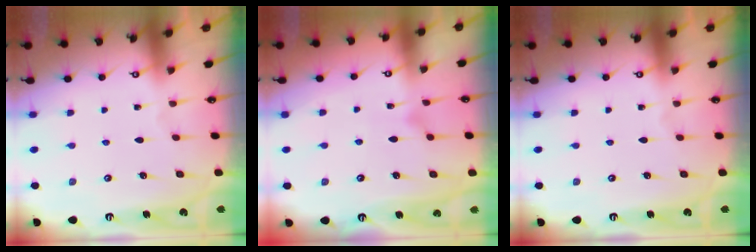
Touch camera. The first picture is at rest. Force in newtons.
{"total": 3.7, "press": 3.7, "slide": 0.5}
{"total": 0.0}